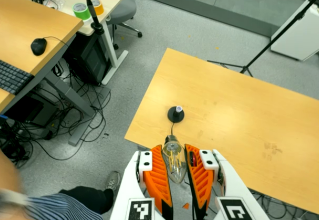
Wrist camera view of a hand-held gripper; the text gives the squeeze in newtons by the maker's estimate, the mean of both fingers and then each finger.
{"total": 19.9, "left": 23.7, "right": 16.0}